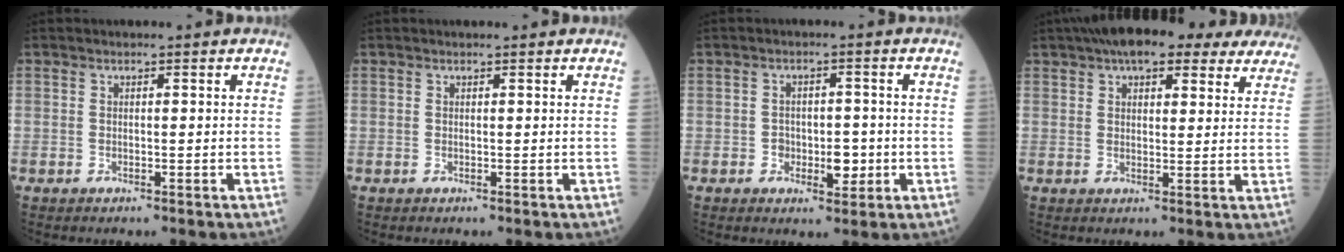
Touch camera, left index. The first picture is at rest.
{"total": 1.1, "force": [1.0, -0.1, 0.3], "torque": [-0.009, 0.005, 0.014]}
{"total": 3.8, "force": [-0.9, 2.4, 2.8], "torque": [-0.033, 0.005, -0.009]}
{"total": 16.2, "force": [12.9, 5.6, 7.9], "torque": [-0.103, 0.049, 0.160]}